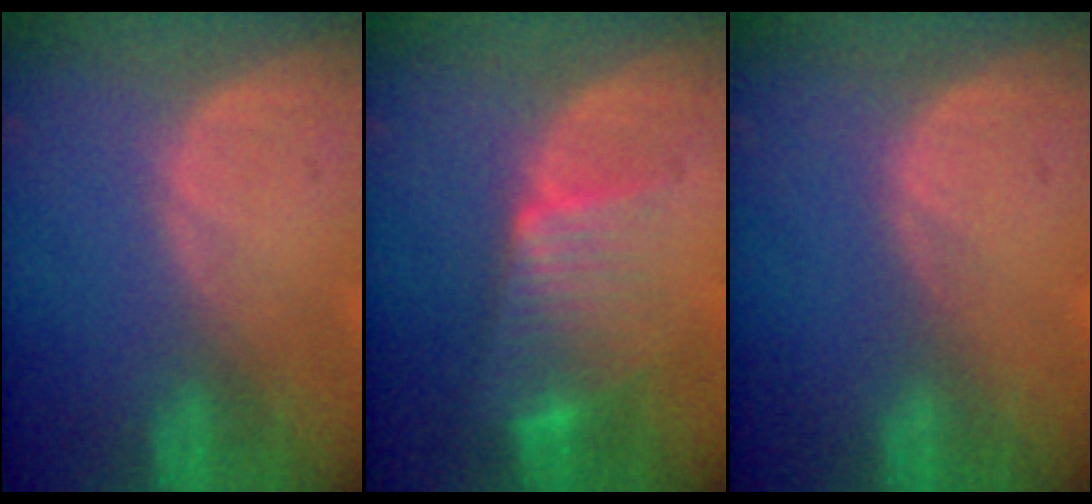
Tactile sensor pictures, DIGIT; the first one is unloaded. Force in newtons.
{"total": 6.6, "press": 6.2, "slide": 2.4}
{"total": 0.0}